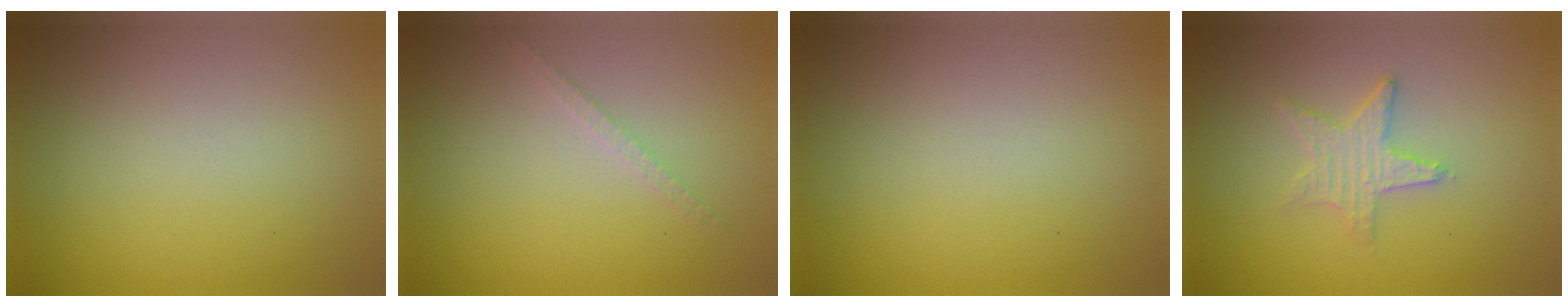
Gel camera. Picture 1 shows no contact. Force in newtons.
{"total": 1.1, "press": 1.1, "slide": 0.2}
{"total": 0.0}
{"total": 2.7, "press": 2.6, "slide": 0.5}